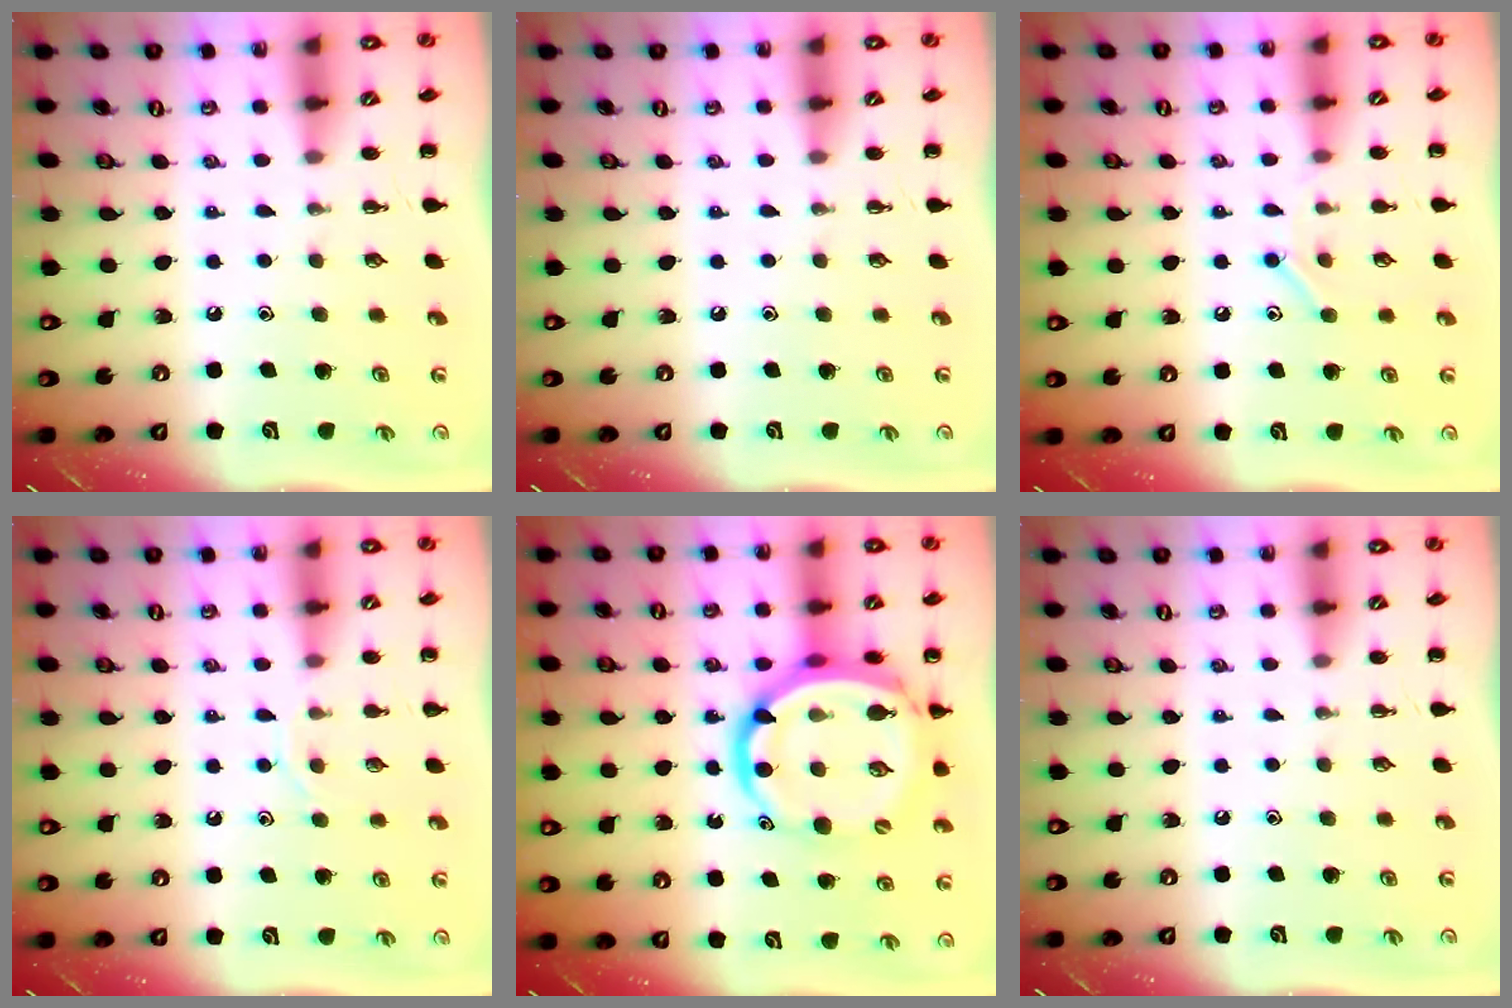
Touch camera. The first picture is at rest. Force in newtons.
{"total": 0.0}
{"total": 8.0, "press": 7.9, "slide": 0.6}
{"total": 7.2, "press": 7.1, "slide": 1.1}
{"total": 17.1, "press": 16.4, "slide": 4.6}
{"total": 0.0}